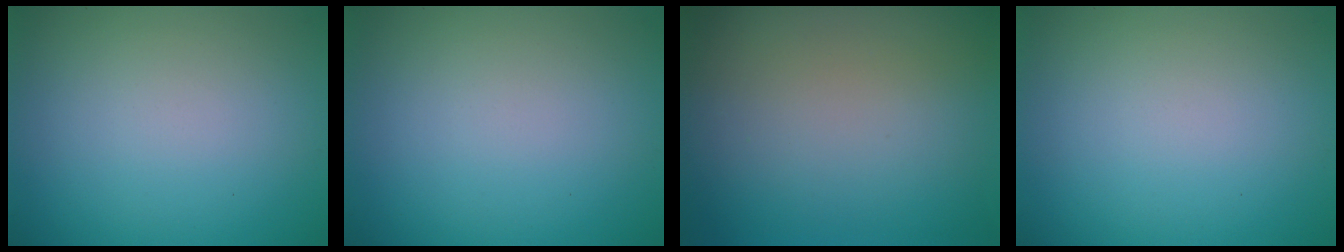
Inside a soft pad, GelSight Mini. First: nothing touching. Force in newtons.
{"total": 0.0}
{"total": 0.0}
{"total": 0.0}